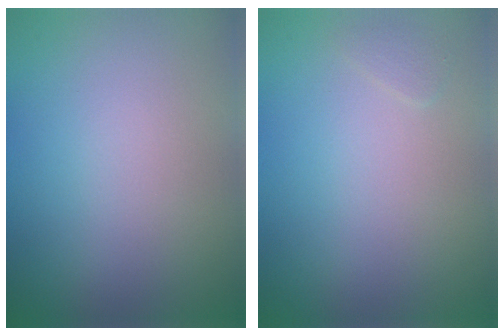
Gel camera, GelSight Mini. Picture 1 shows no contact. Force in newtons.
{"total": 0.6, "press": 0.6, "slide": 0.0}